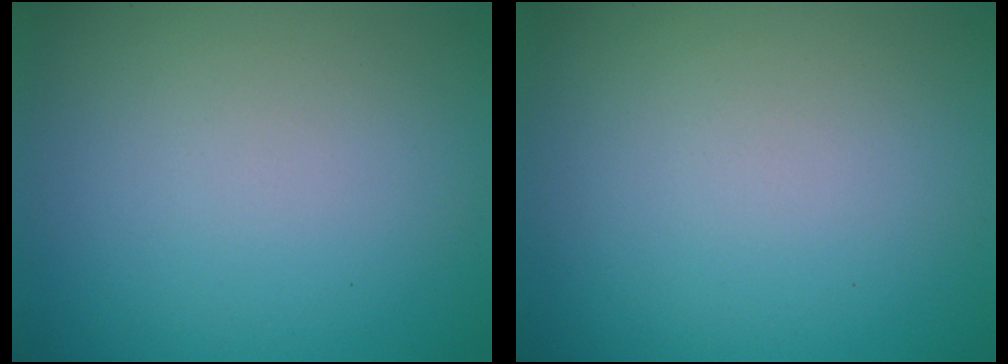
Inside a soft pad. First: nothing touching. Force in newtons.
{"total": 0.0}